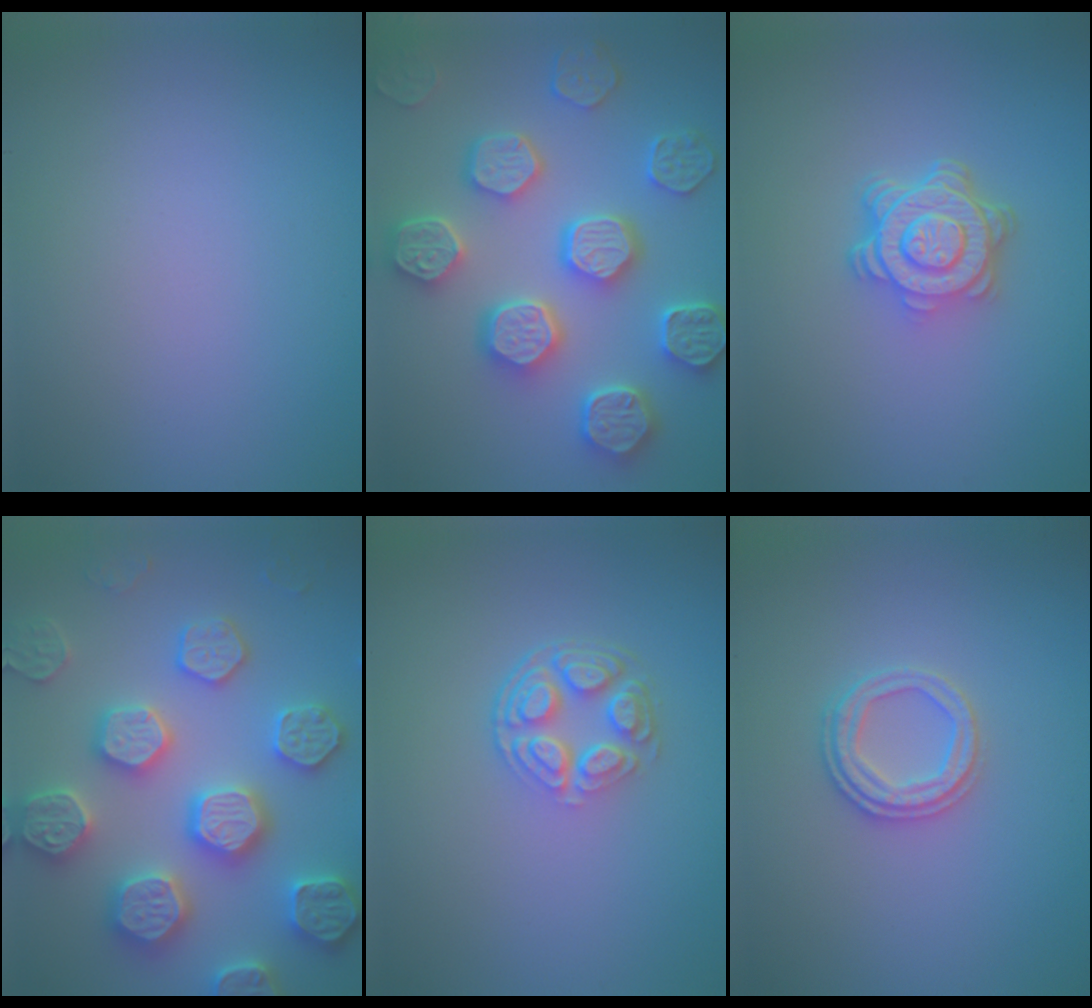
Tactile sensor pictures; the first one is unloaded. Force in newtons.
{"total": 7.2, "press": 6.5, "slide": 3.1}
{"total": 4.8, "press": 3.7, "slide": 3.1}
{"total": 7.9, "press": 7.7, "slide": 1.7}
{"total": 4.3, "press": 3.1, "slide": 2.9}
{"total": 2.5, "press": 2.4, "slide": 0.6}